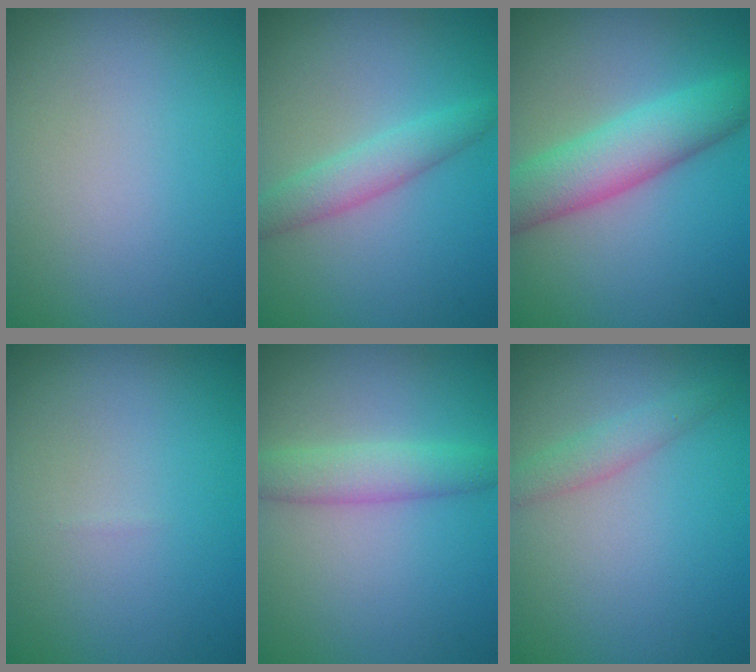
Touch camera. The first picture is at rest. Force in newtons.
{"total": 2.7, "press": 2.7, "slide": 0.1}
{"total": 5.9, "press": 5.8, "slide": 0.3}
{"total": 0.0}
{"total": 3.0, "press": 3.0, "slide": 0.1}
{"total": 1.6, "press": 1.6, "slide": 0.1}